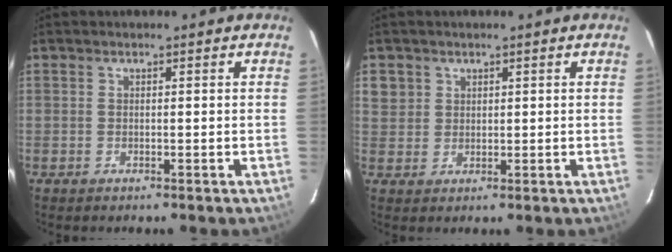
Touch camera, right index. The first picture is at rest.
{"total": 4.2, "force": [1.7, 3.8, 0.7], "torque": [-0.003, 0.011, 0.036]}